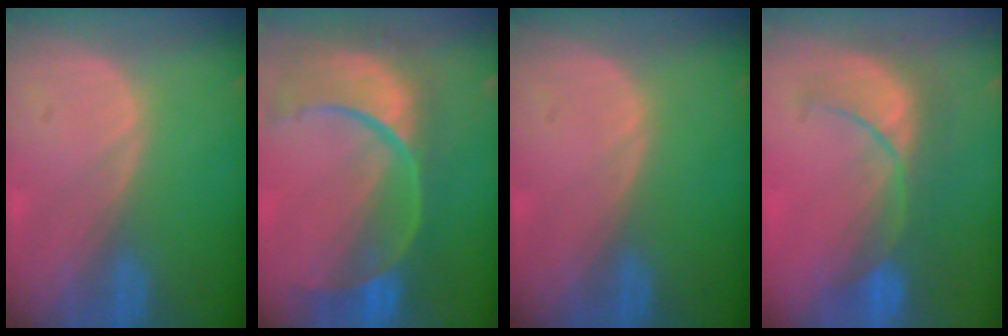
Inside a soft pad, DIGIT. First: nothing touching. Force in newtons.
{"total": 13.1, "press": 10.6, "slide": 7.7}
{"total": 0.0}
{"total": 8.1, "press": 8.0, "slide": 0.7}